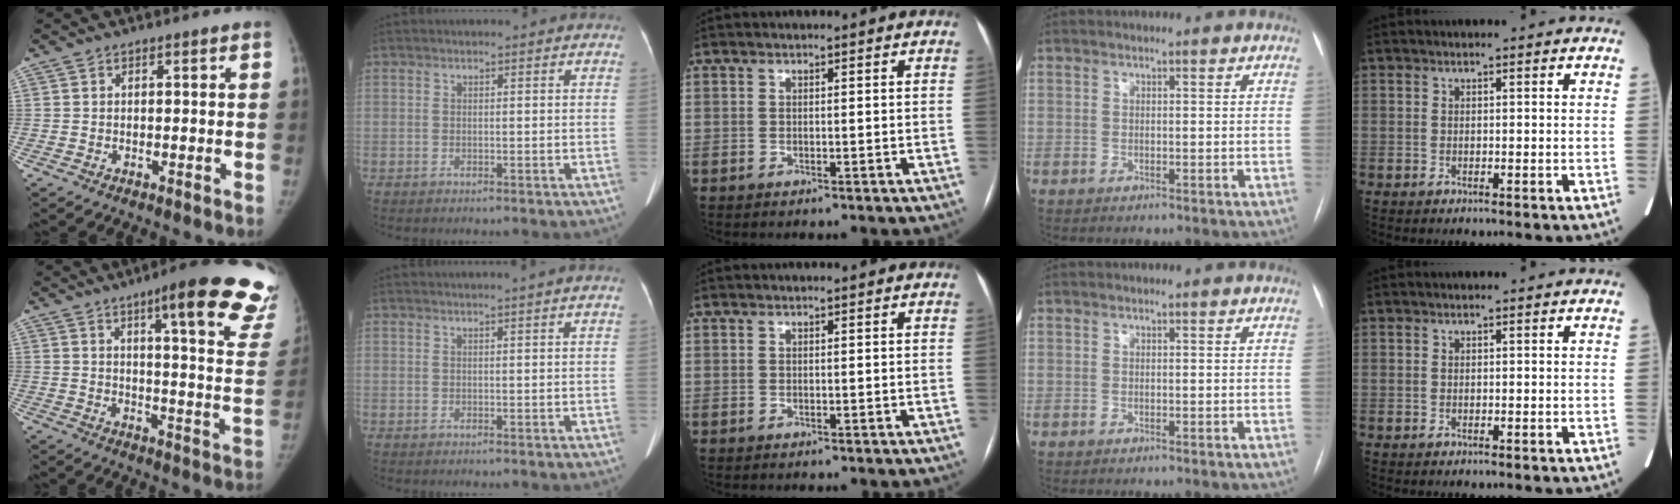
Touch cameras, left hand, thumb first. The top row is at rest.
{"thumb": {"total": 24.0, "force": [15.5, 4.3, 17.9], "torque": [-0.187, -0.069, 0.186]}, "index": {"total": 1.6, "force": [1.2, -0.5, 1.0], "torque": [-0.017, 0.005, 0.026]}}